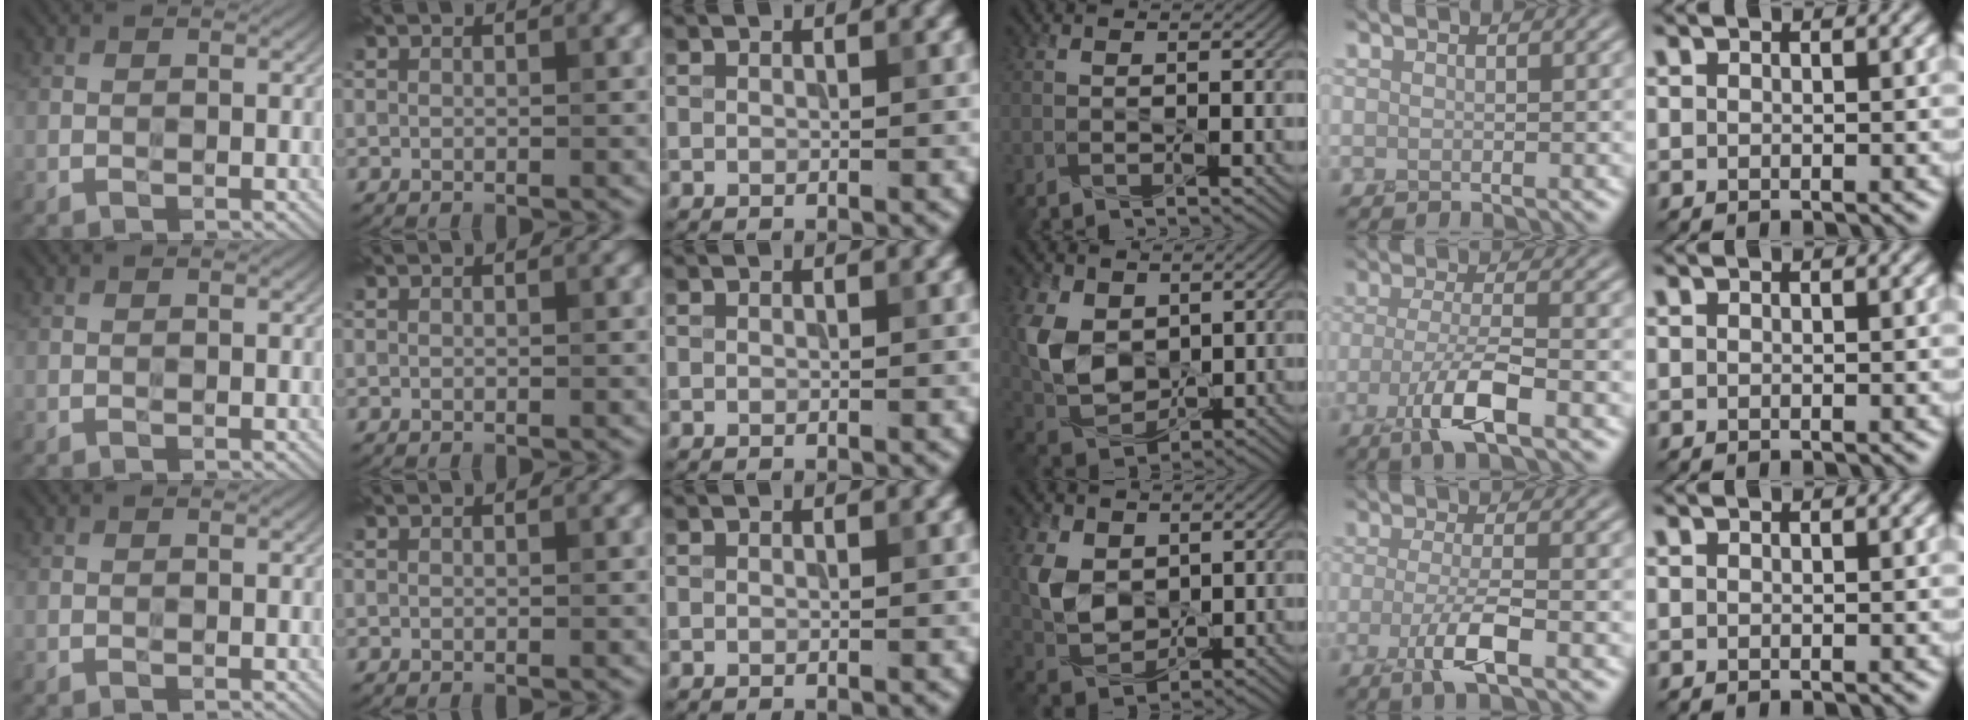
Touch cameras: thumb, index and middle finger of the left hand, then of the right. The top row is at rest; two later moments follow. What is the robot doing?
{"motion": "squeeze", "object": "tweezer"}